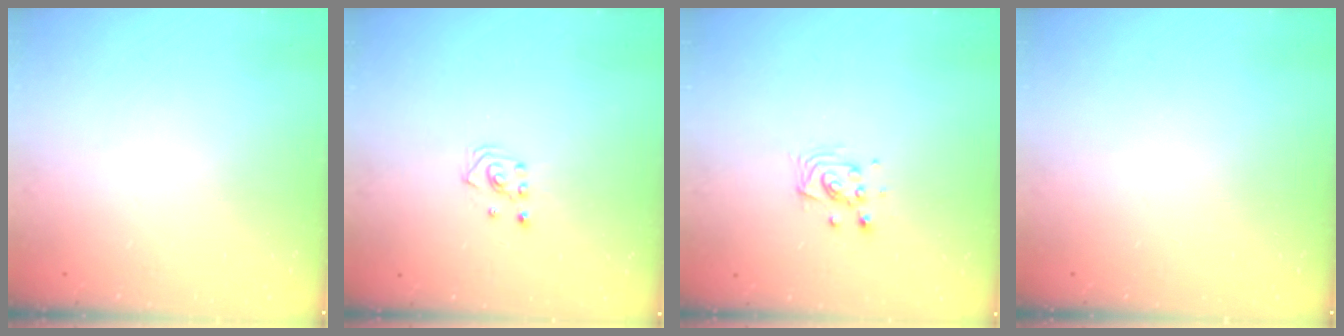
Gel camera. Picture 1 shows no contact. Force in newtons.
{"total": 2.8, "press": 2.8, "slide": 0.3}
{"total": 5.2, "press": 5.2, "slide": 0.1}
{"total": 0.0}